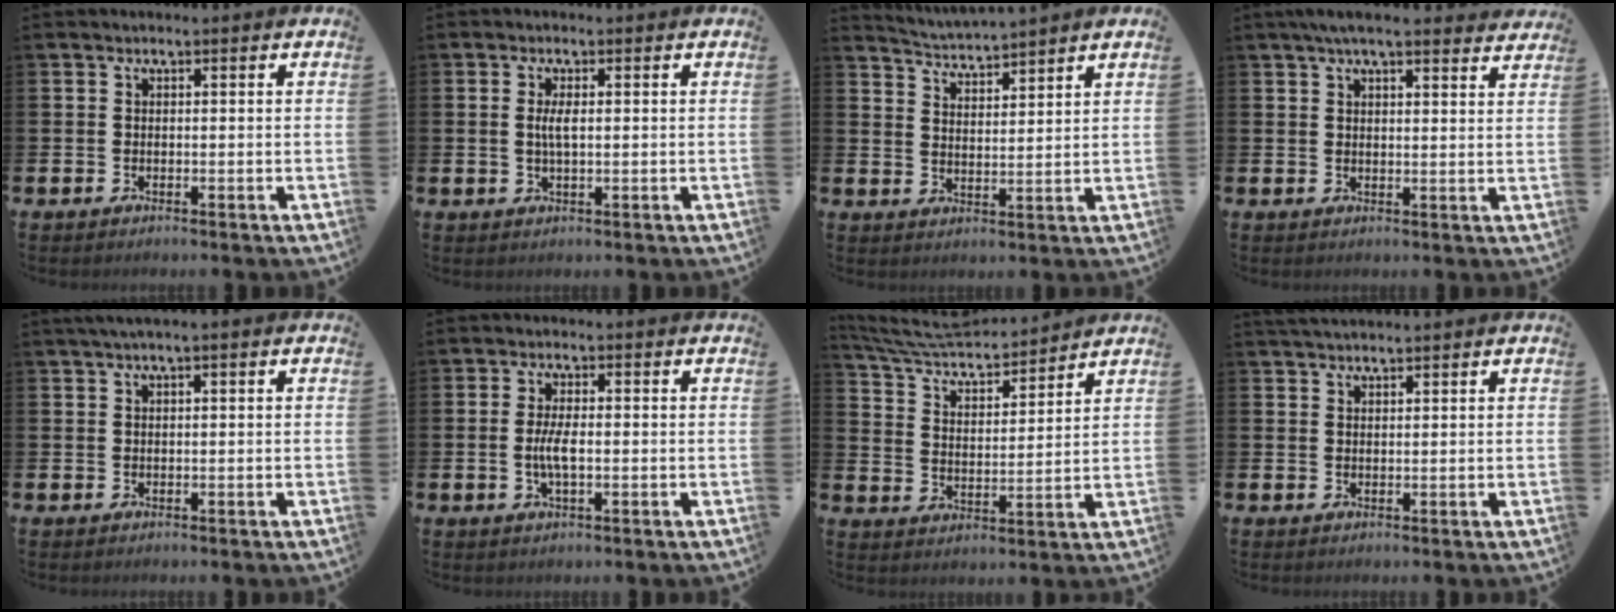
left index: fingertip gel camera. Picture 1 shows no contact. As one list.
[{"total": 2.3, "force": [0.3, 0.7, 2.2], "torque": [-0.036, 0.001, 0.002]}, {"total": 4.1, "force": [4.0, -0.3, -0.2], "torque": [-0.015, -0.027, 0.072]}, {"total": 4.6, "force": [4.1, 0.7, 2.0], "torque": [-0.046, -0.010, 0.074]}, {"total": 1.4, "force": [0.8, 0.0, 1.2], "torque": [-0.029, 0.005, 0.016]}, {"total": 3.5, "force": [-0.4, 1.2, 3.3], "torque": [-0.058, -0.005, -0.012]}, {"total": 6.7, "force": [6.3, 1.6, 1.4], "torque": [-0.060, -0.051, 0.106]}, {"total": 2.0, "force": [2.0, 0.2, 0.3], "torque": [-0.003, -0.005, 0.035]}]